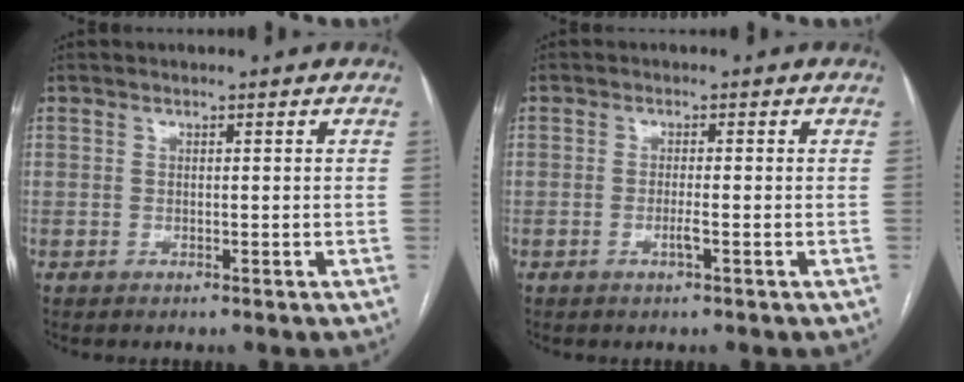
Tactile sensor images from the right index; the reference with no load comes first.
{"total": 1.7, "force": [-0.7, -0.1, 1.5], "torque": [-0.030, -0.002, -0.013]}